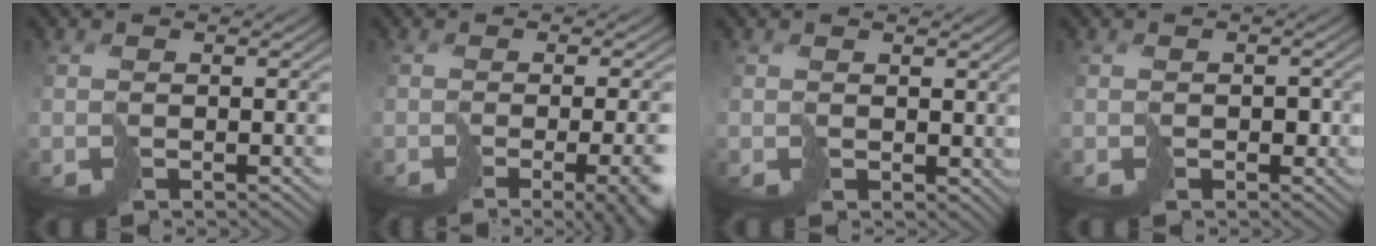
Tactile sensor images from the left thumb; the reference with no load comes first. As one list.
[{"total": 10.9, "force": [-3.7, 4.2, 9.3], "torque": [-0.088, -0.014, -0.029]}, {"total": 1.6, "force": [0.9, 1.1, 0.6], "torque": [-0.015, -0.003, 0.017]}, {"total": 1.4, "force": [-0.3, 1.2, 0.7], "torque": [-0.016, -0.007, -0.007]}]